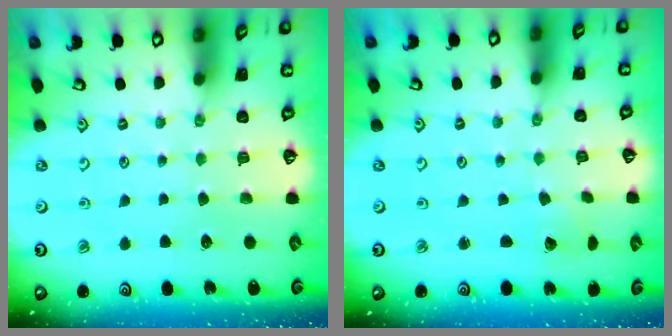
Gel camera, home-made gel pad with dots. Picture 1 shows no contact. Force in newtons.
{"total": 2.3, "press": 2.3, "slide": 0.1}